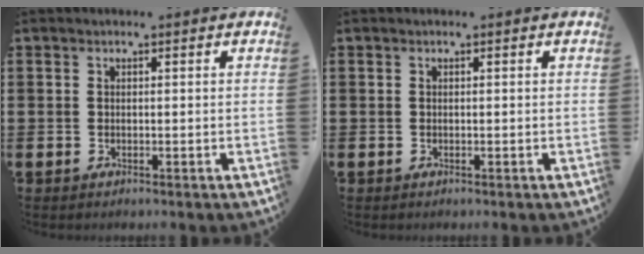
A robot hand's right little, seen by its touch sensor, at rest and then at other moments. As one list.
[{"total": 0.0}]